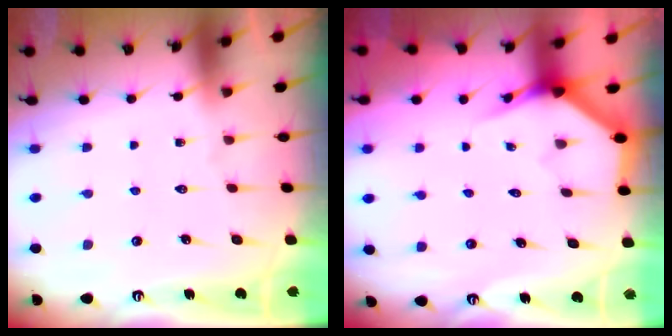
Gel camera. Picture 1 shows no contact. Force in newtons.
{"total": 3.9, "press": 3.9, "slide": 0.3}